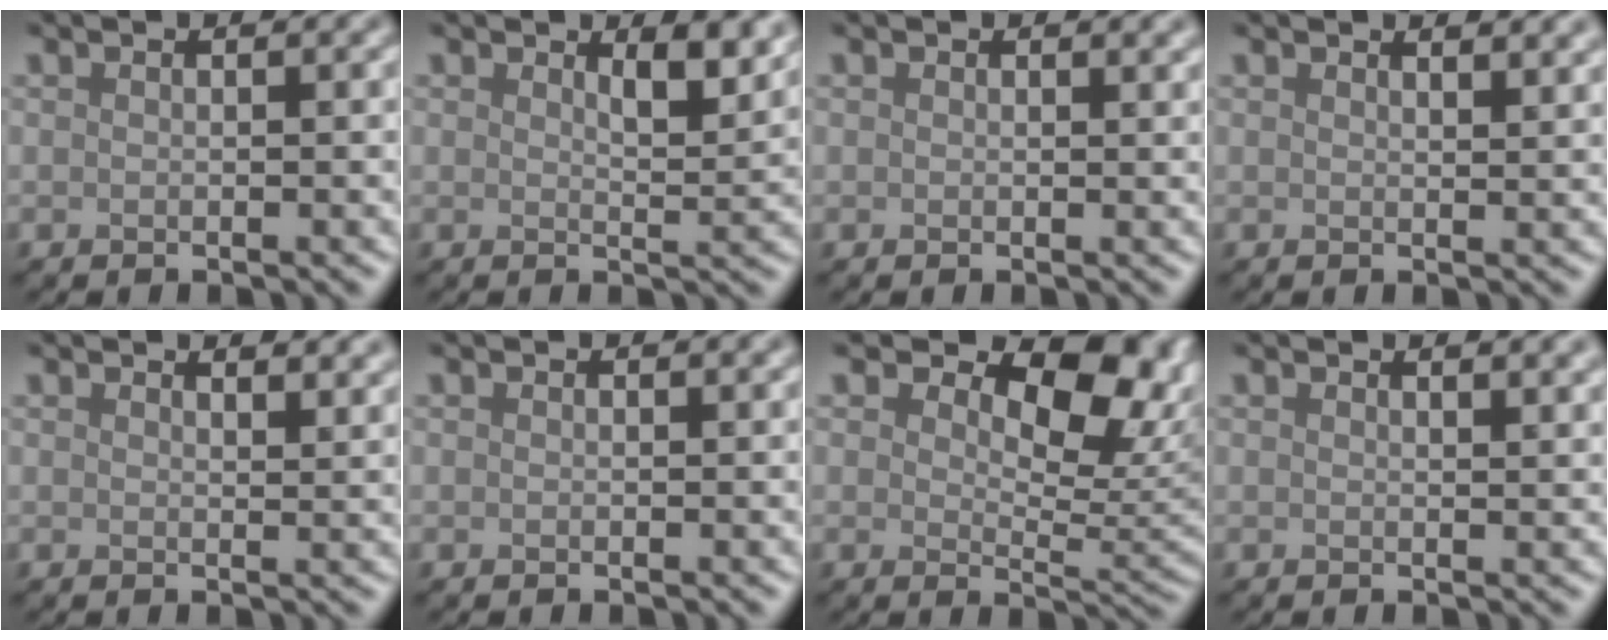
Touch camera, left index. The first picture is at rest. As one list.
[{"total": 2.3, "force": [1.5, 0.6, 1.5], "torque": [-0.027, -0.008, 0.024]}, {"total": 0.6, "force": [0.6, 0.2, 0.0], "torque": [-0.003, -0.003, 0.009]}, {"total": 2.8, "force": [2.2, 1.0, 1.5], "torque": [-0.008, 0.015, 0.014]}, {"total": 3.0, "force": [2.5, 1.0, 1.3], "torque": [-0.009, 0.011, 0.022]}, {"total": 0.0}, {"total": 8.9, "force": [3.7, 4.8, 6.5], "torque": [-0.099, -0.008, 0.060]}, {"total": 2.5, "force": [1.9, 0.9, 1.5], "torque": [-0.006, 0.014, 0.010]}]